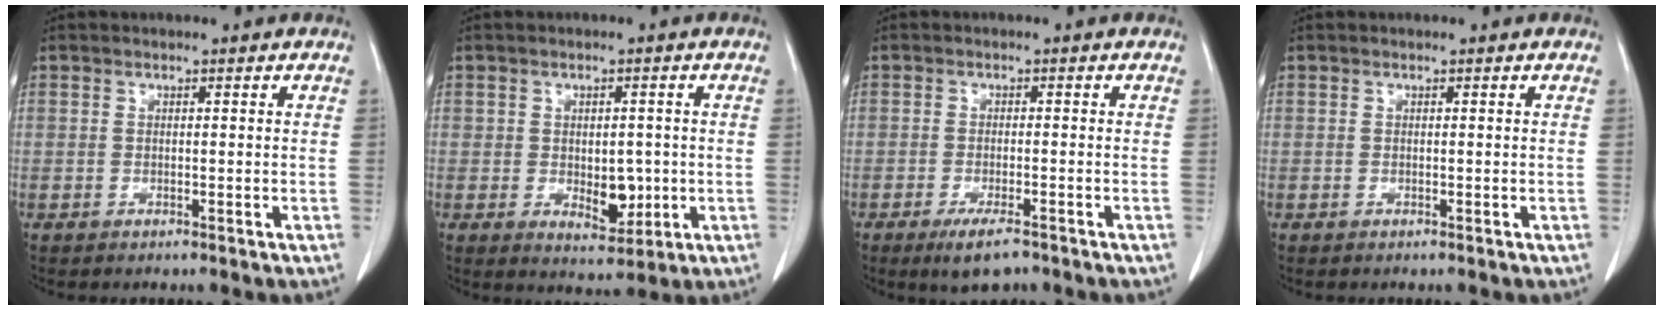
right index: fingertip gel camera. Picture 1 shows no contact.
{"total": 5.4, "force": [-0.6, 3.1, 4.4], "torque": [-0.056, -0.003, 0.003]}
{"total": 4.5, "force": [-3.1, 1.0, 3.1], "torque": [-0.056, -0.008, -0.047]}
{"total": 0.0}